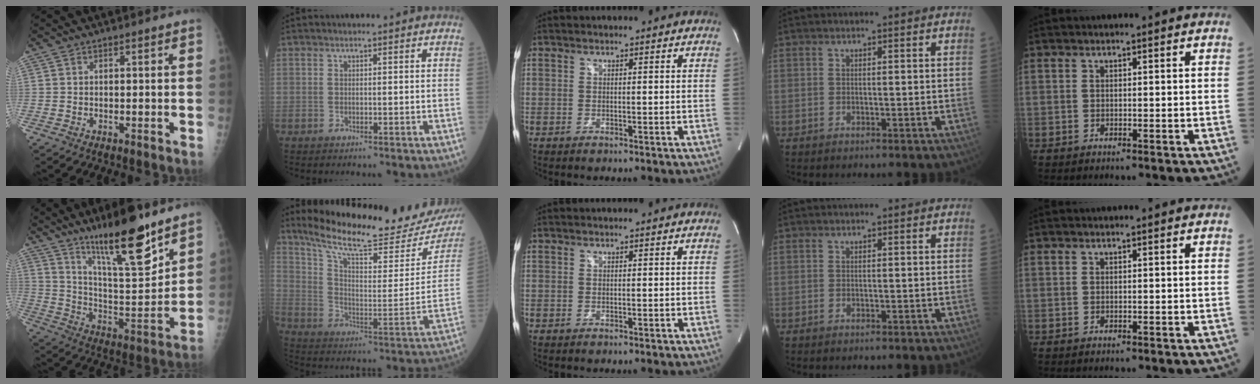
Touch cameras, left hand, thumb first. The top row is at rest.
{"thumb": {"total": 18.7, "force": [13.0, 3.8, 12.9], "torque": [-0.180, -0.087, 0.224]}, "index": {"total": 23.9, "force": [21.1, 2.2, 10.9], "torque": [-0.182, -0.071, 0.297]}}